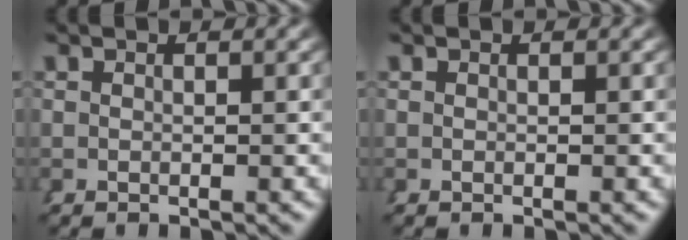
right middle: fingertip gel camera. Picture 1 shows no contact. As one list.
[{"total": 0.0}]